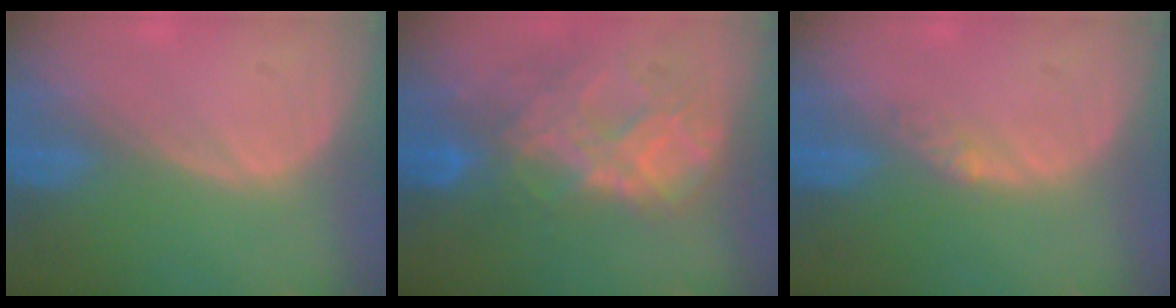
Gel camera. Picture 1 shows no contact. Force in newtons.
{"total": 8.8, "press": 7.6, "slide": 4.5}
{"total": 1.8, "press": 1.6, "slide": 1.0}